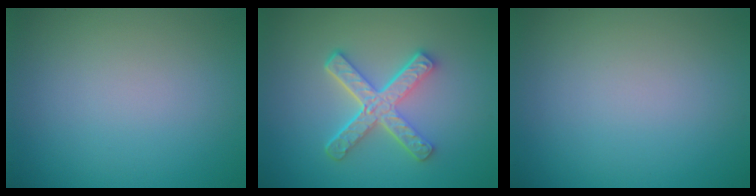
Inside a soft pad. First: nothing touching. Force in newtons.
{"total": 5.1, "press": 3.7, "slide": 3.5}
{"total": 0.0}